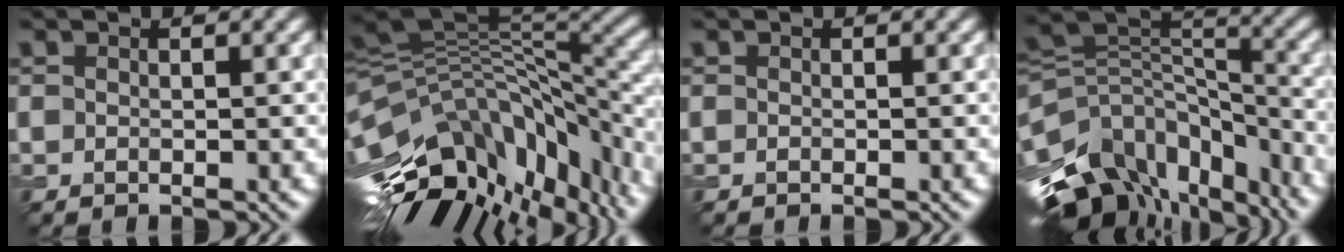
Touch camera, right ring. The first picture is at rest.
{"total": 15.1, "force": [-4.7, 7.5, 12.2], "torque": [-0.234, 0.021, -0.079]}
{"total": 0.0}
{"total": 13.5, "force": [-7.5, 8.3, 7.5], "torque": [-0.180, 0.011, -0.112]}